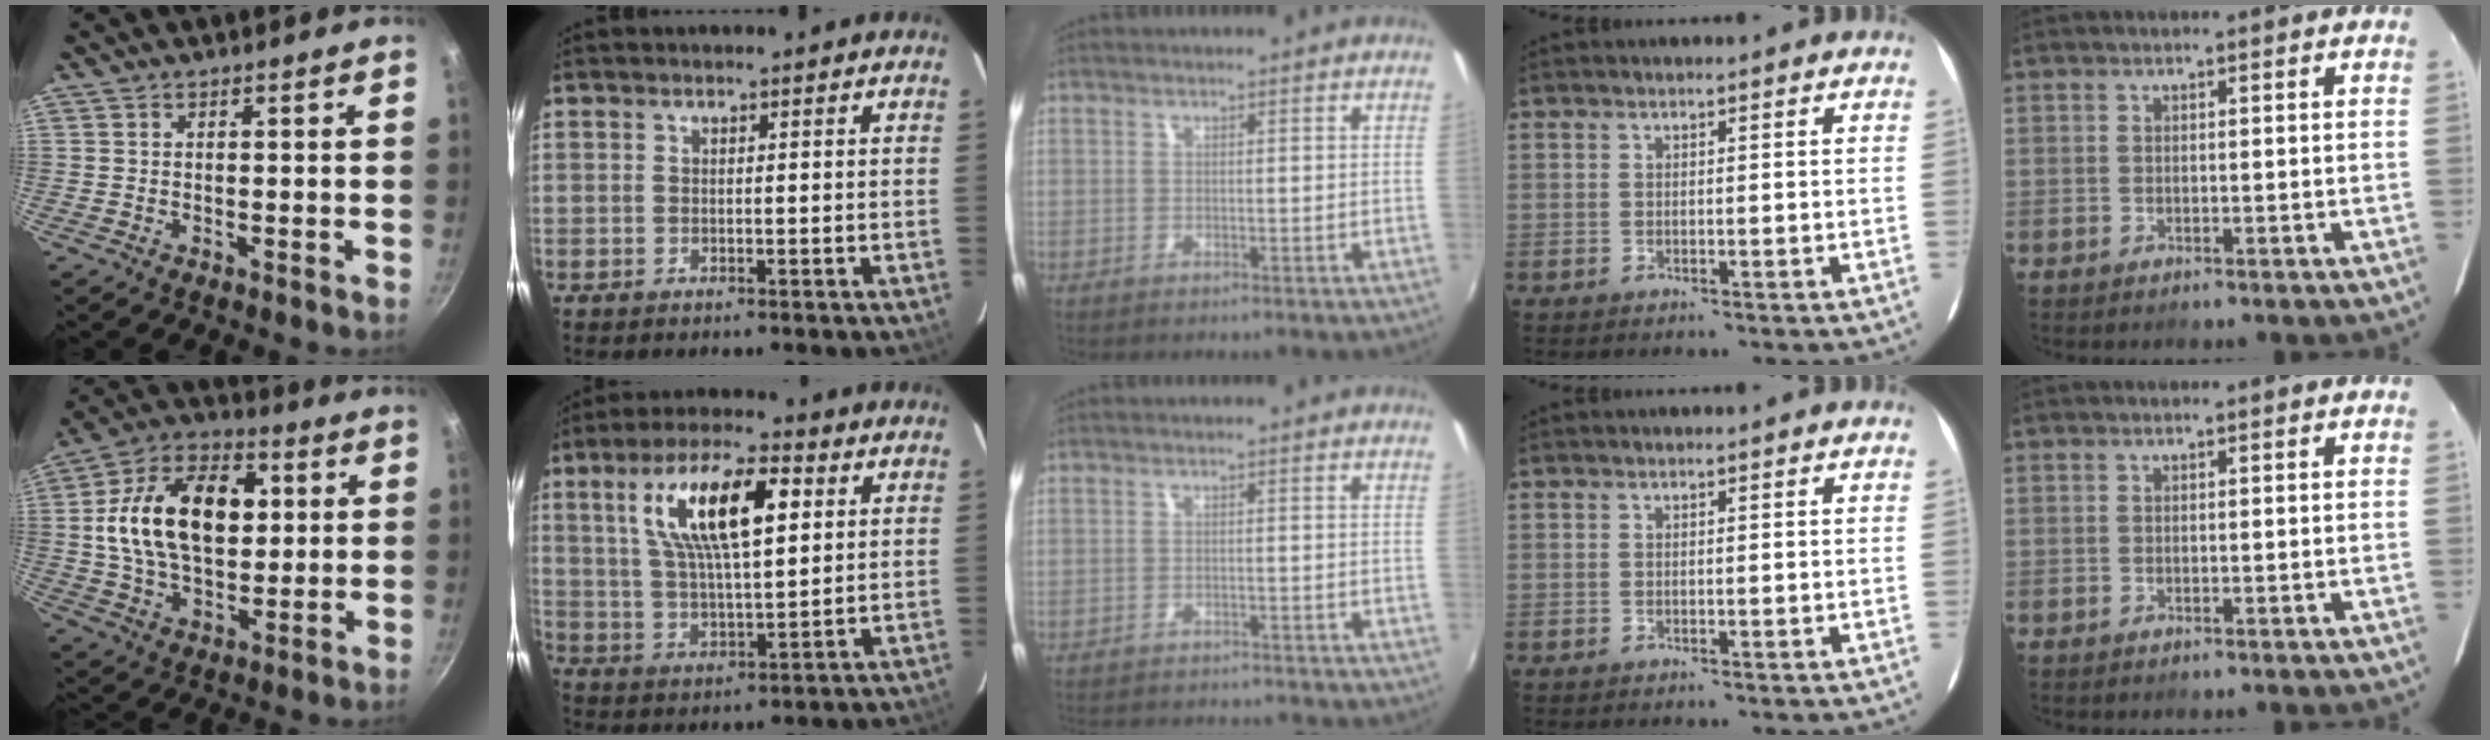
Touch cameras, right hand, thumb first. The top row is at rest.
{"thumb": {"total": 21.2, "force": [3.0, 13.6, 16.0], "torque": [-0.251, 0.016, 0.041]}, "index": {"total": 15.8, "force": [5.4, 5.4, 13.9], "torque": [-0.253, 0.020, 0.100]}, "middle": {"total": 11.4, "force": [-10.4, 2.3, 4.1], "torque": [-0.091, -0.013, -0.141]}}